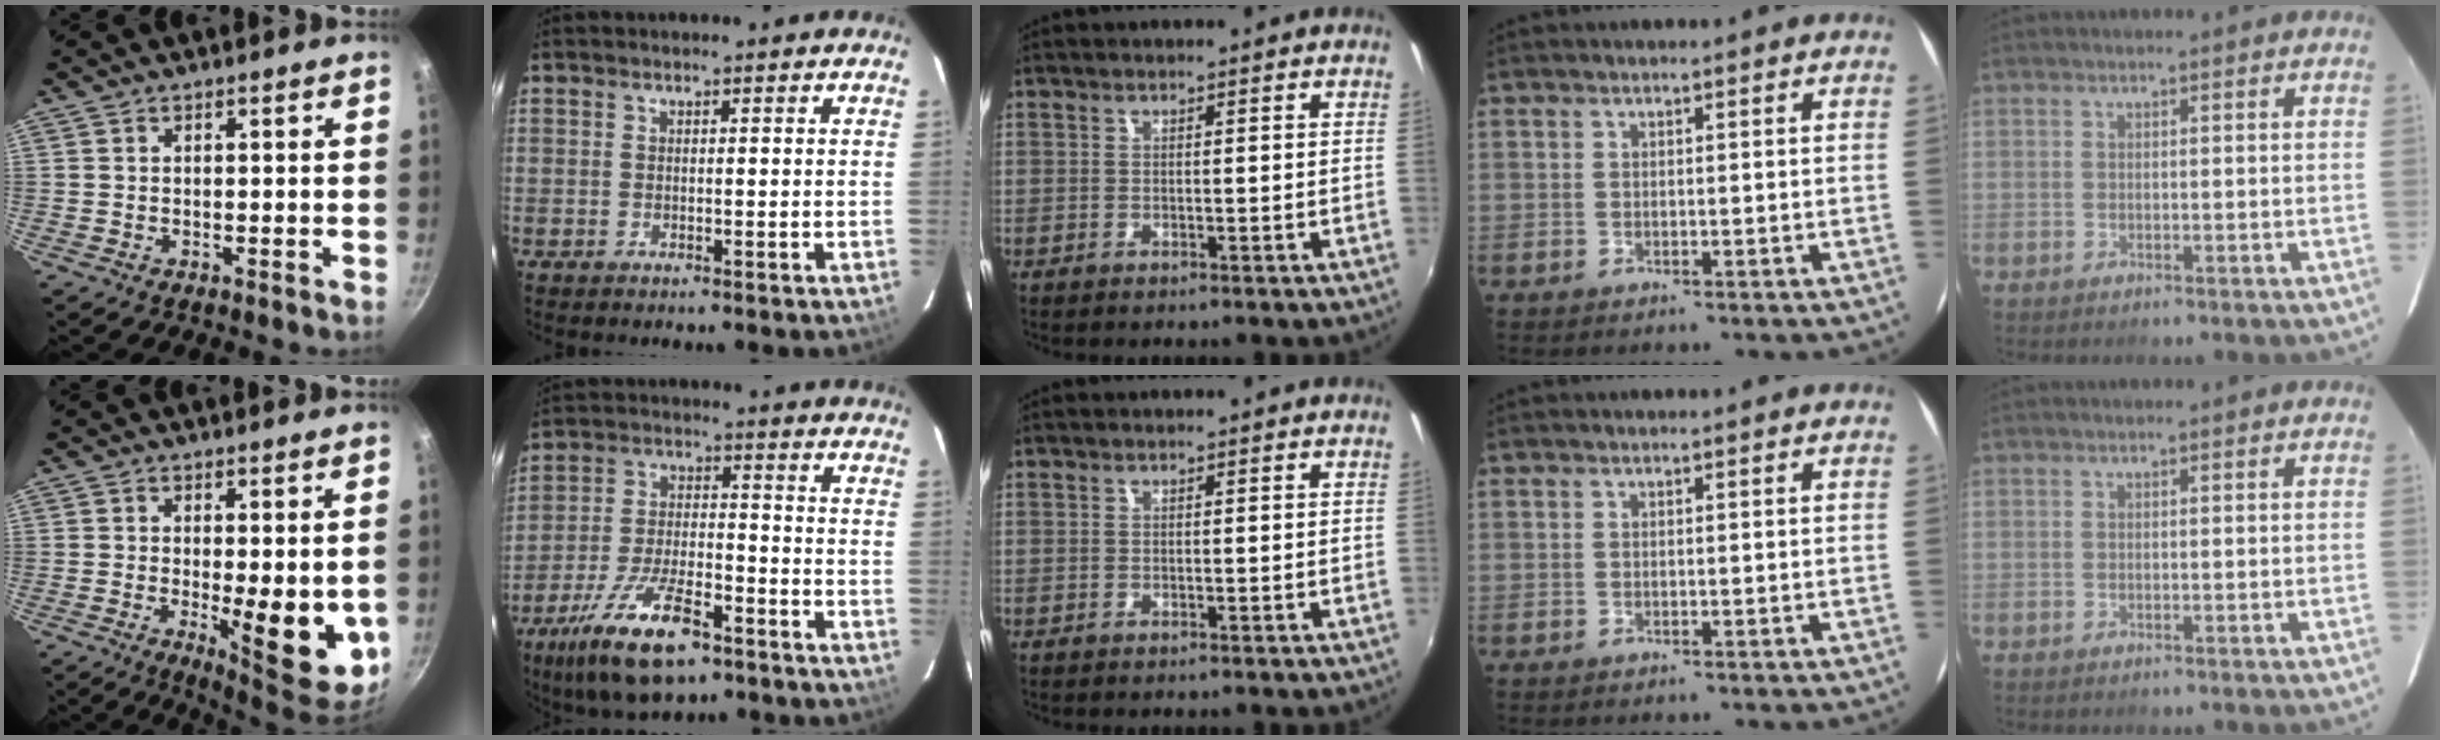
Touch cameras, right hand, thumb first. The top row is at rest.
{"thumb": {"total": 12.5, "force": [-1.8, 4.3, 11.6], "torque": [-0.130, -0.011, -0.010]}, "index": {"total": 15.4, "force": [-10.0, 5.4, 10.5], "torque": [-0.217, -0.025, -0.176]}}